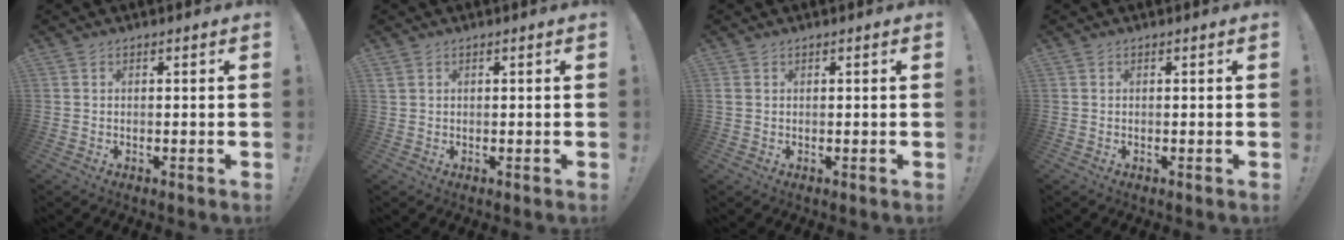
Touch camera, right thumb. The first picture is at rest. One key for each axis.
{"total": 1.2, "fx": 0.7, "fy": 0.7, "fz": 0.6, "tx": -0.015, "ty": 0.001, "tz": 0.014}
{"total": 0.9, "fx": 0.4, "fy": 0.8, "fz": 0.4, "tx": -0.013, "ty": 0.004, "tz": 0.009}
{"total": 0.0}